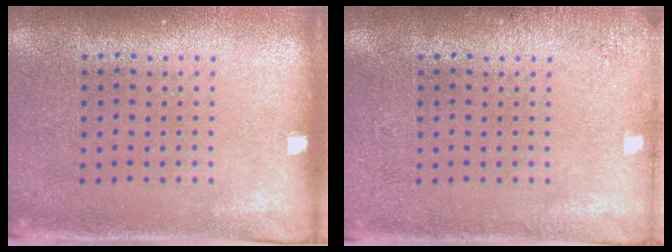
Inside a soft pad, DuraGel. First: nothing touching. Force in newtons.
{"total": 1.3, "press": 1.3, "slide": 0.2}